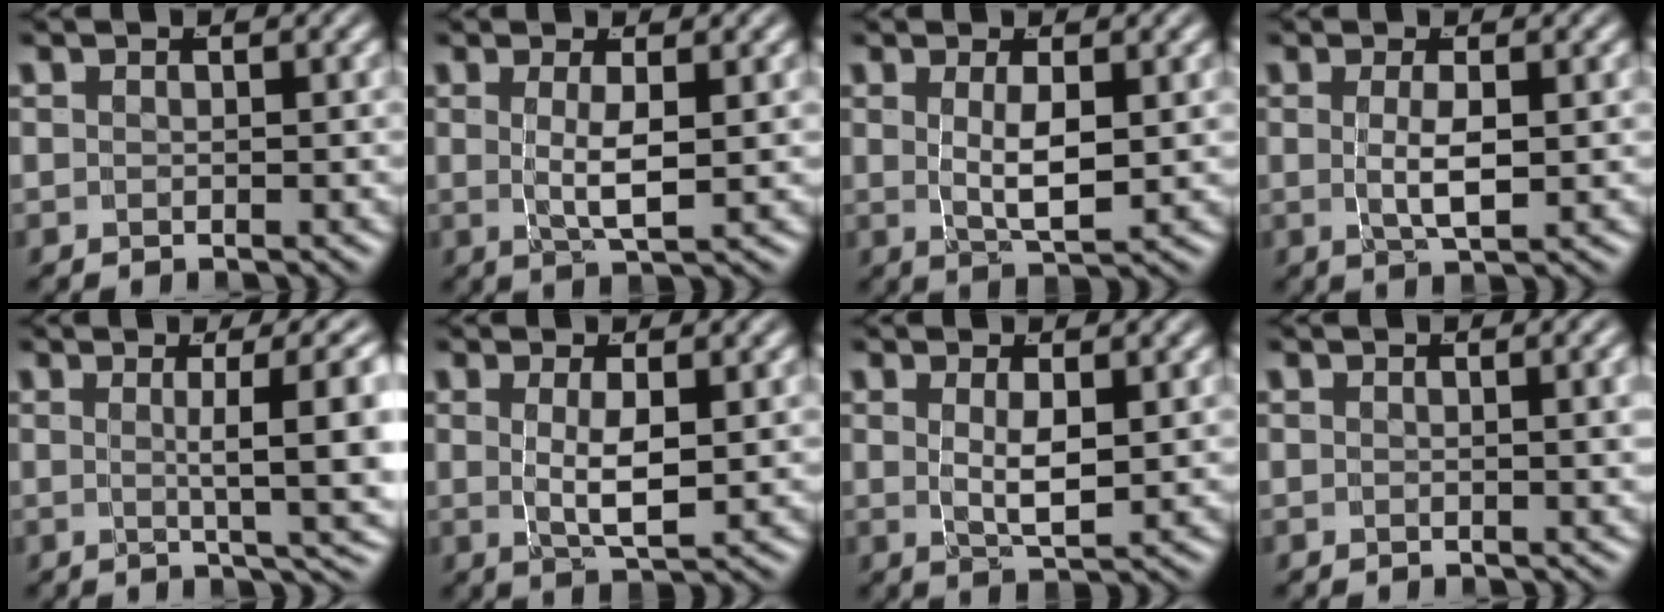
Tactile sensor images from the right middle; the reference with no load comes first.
{"total": 3.2, "force": [0.0, 0.3, 3.2], "torque": [-0.063, -0.015, 0.010]}
{"total": 3.5, "force": [0.1, 0.5, 3.5], "torque": [-0.064, -0.015, 0.013]}
{"total": 2.9, "force": [-0.2, 0.3, 2.9], "torque": [-0.059, -0.015, 0.007]}
{"total": 6.6, "force": [0.2, 0.4, 6.6], "torque": [-0.063, 0.009, 0.002]}
{"total": 3.6, "force": [0.0, 0.5, 3.5], "torque": [-0.065, -0.016, 0.011]}
{"total": 2.9, "force": [0.4, 0.3, 2.9], "torque": [-0.053, -0.016, 0.018]}
{"total": 1.2, "force": [0.4, -0.1, 1.1], "torque": [-0.010, 0.004, 0.004]}